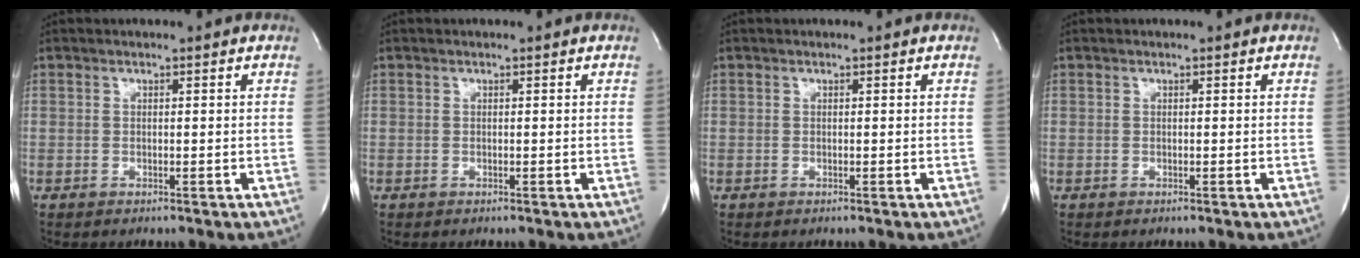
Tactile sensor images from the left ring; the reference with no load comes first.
{"total": 0.0}
{"total": 0.0}
{"total": 0.0}